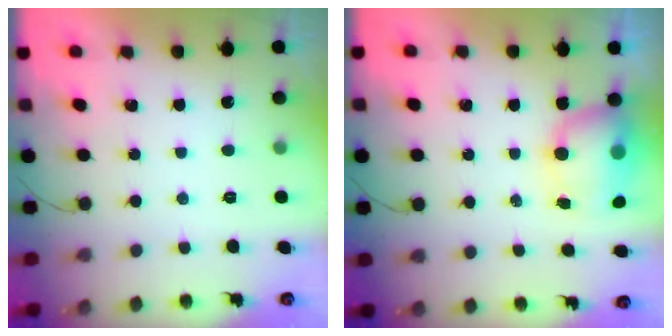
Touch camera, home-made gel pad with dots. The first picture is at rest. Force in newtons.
{"total": 7.6, "press": 7.4, "slide": 1.8}